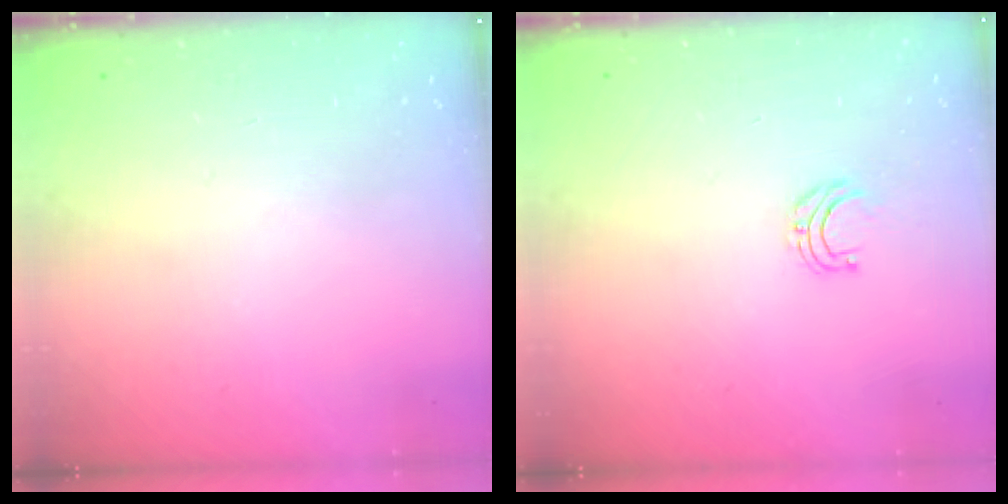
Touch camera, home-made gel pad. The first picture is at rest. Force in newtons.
{"total": 4.0, "press": 4.0, "slide": 0.3}